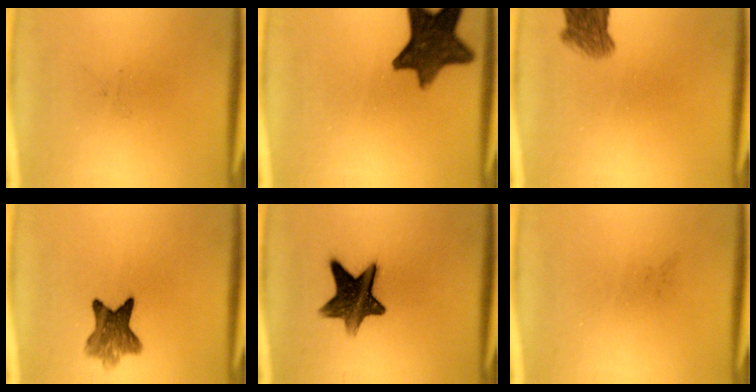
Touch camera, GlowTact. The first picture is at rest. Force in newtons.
{"total": 12.0}
{"total": 4.5}
{"total": 7.0}
{"total": 11.6}
{"total": 0.0}